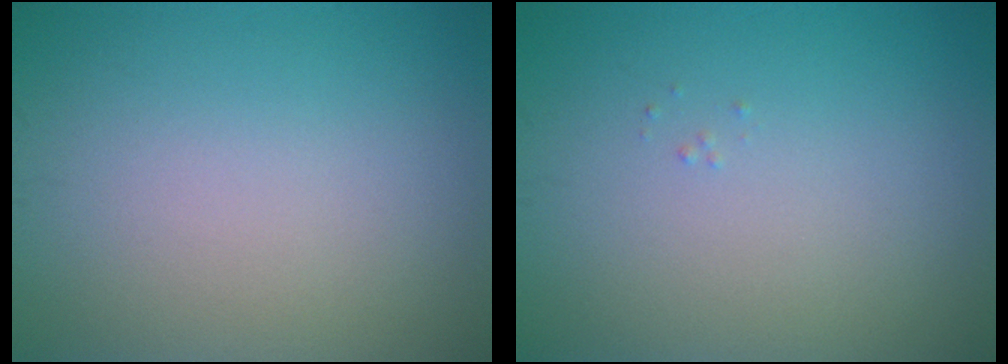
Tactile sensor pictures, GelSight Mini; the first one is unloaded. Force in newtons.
{"total": 0.0}